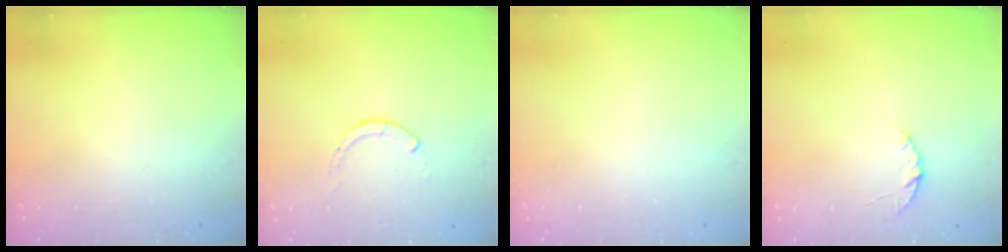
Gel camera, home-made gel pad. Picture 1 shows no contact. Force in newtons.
{"total": 0.0}
{"total": 0.0}
{"total": 4.3, "press": 4.3, "slide": 0.5}